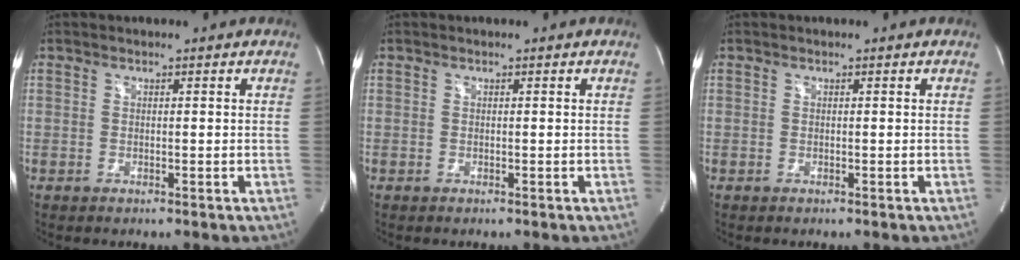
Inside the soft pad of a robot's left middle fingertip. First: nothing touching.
{"total": 0.0}
{"total": 0.0}